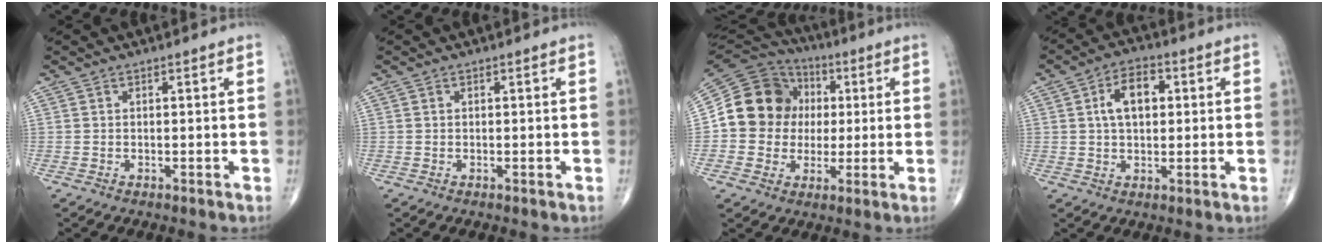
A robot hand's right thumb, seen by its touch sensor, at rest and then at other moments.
{"total": 0.0}
{"total": 15.4, "force": [0.9, 14.0, 6.4], "torque": [-0.087, 0.028, 0.013]}
{"total": 8.0, "force": [1.6, 4.8, 6.2], "torque": [-0.092, 0.012, 0.022]}